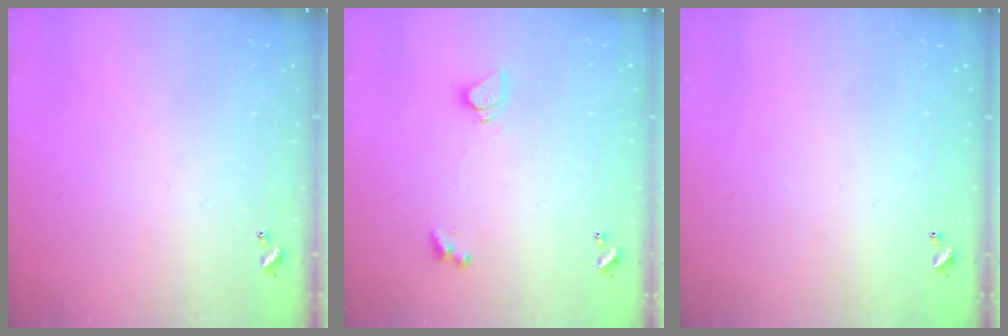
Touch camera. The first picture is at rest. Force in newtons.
{"total": 1.8, "press": 1.8, "slide": 0.4}
{"total": 2.9, "press": 2.9, "slide": 0.1}